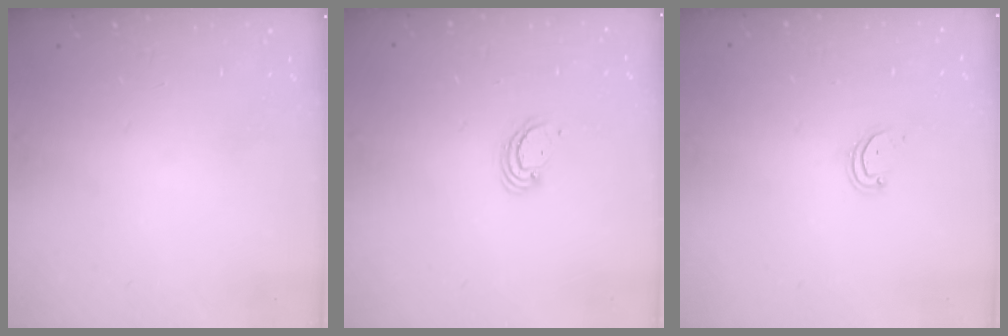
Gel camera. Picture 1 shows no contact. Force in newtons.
{"total": 2.7, "press": 2.7, "slide": 0.2}
{"total": 2.6, "press": 2.6, "slide": 0.2}